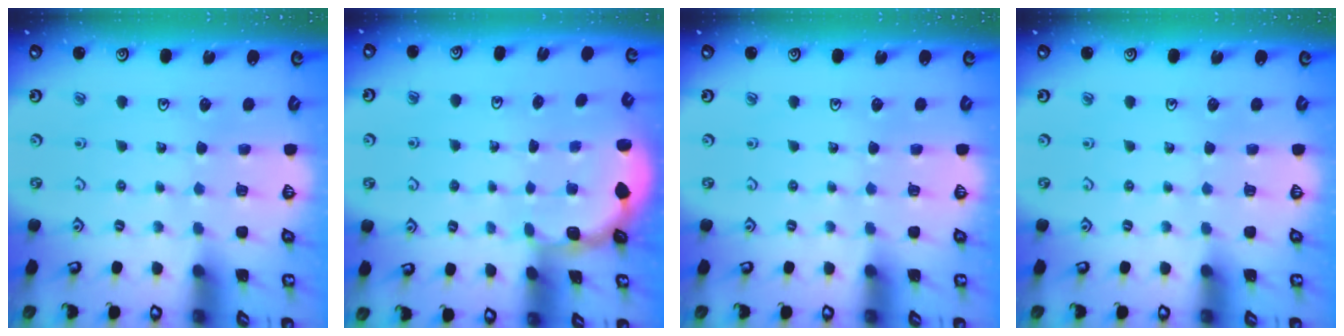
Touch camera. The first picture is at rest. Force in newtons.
{"total": 2.0, "press": 1.8, "slide": 0.7}
{"total": 0.0}
{"total": 0.0}